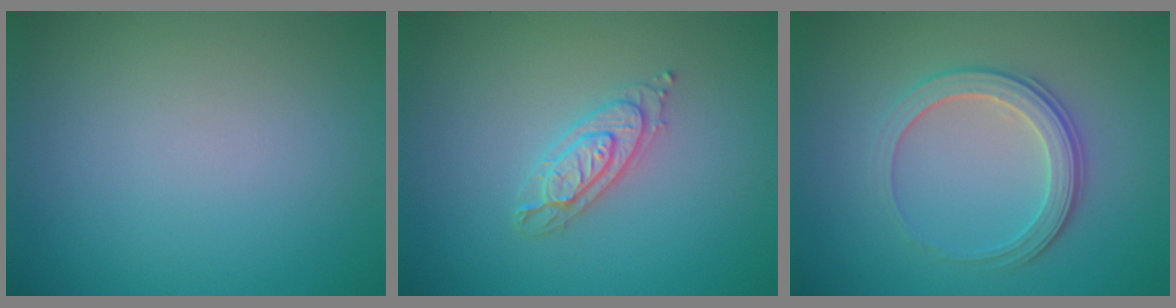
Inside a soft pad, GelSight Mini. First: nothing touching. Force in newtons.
{"total": 2.3, "press": 2.3, "slide": 0.4}
{"total": 3.3, "press": 2.9, "slide": 1.6}